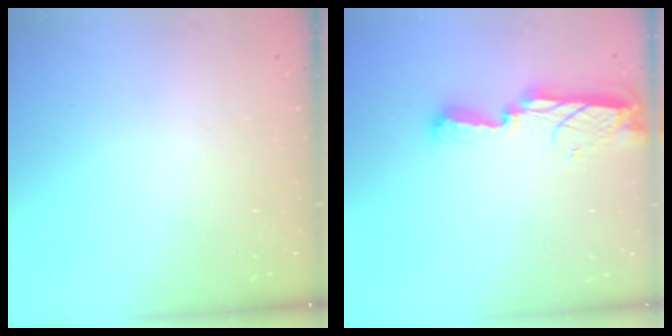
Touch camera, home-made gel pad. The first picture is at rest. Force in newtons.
{"total": 8.9, "press": 8.9, "slide": 0.5}